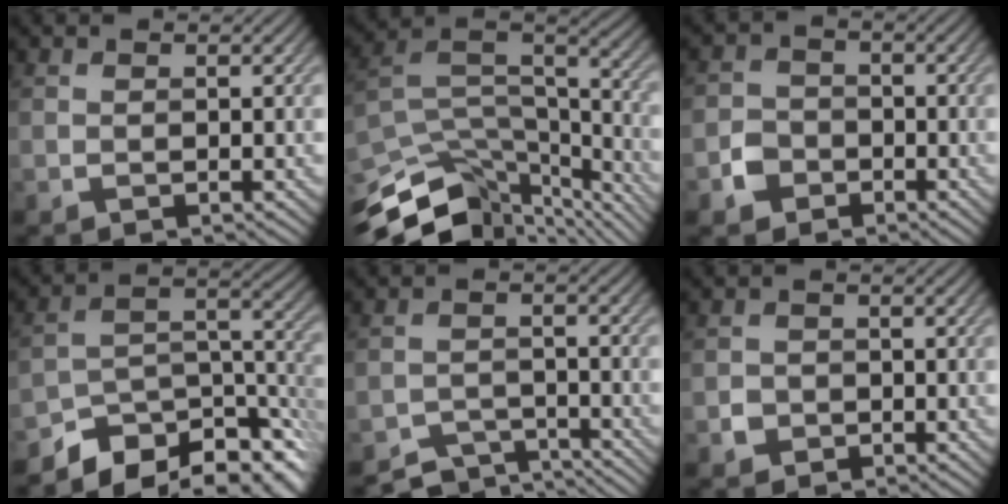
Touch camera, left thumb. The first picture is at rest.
{"total": 12.1, "force": [-7.9, 5.4, 7.5], "torque": [-0.184, -0.013, -0.119]}
{"total": 3.2, "force": [-1.7, 2.6, 0.8], "torque": [-0.019, 0.001, -0.038]}
{"total": 12.4, "force": [-9.7, 4.8, 6.0], "torque": [-0.101, -0.011, -0.155]}
{"total": 5.3, "force": [-4.9, 1.5, 1.4], "torque": [-0.024, -0.005, -0.077]}
{"total": 1.5, "force": [-0.7, 1.3, 0.3], "torque": [0.001, 0.000, -0.016]}